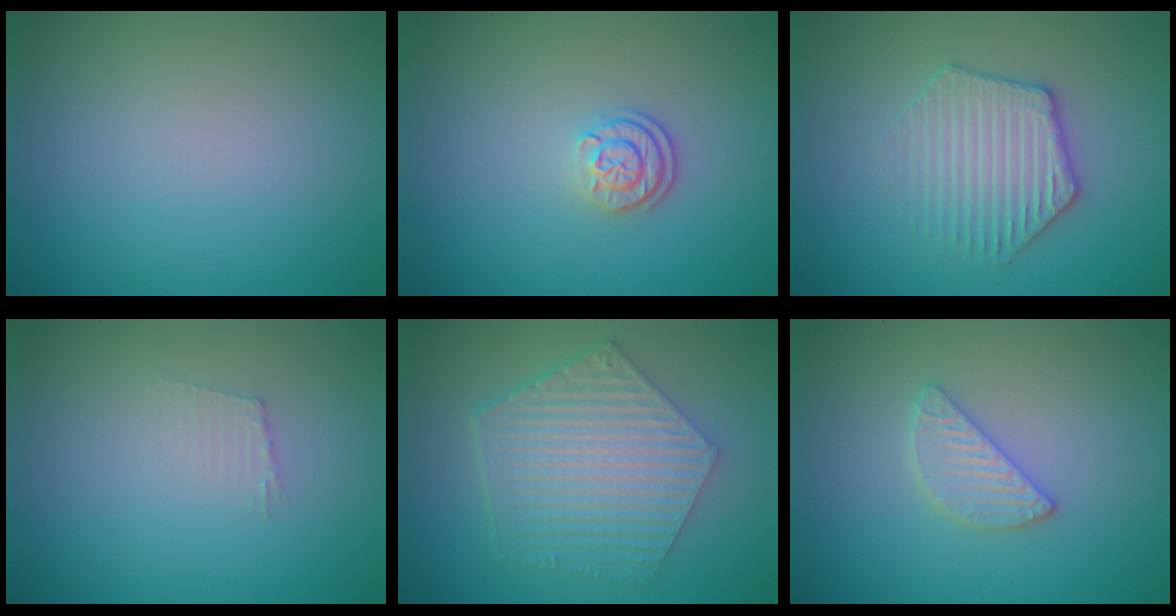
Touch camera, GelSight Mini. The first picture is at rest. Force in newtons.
{"total": 2.4, "press": 1.9, "slide": 1.5}
{"total": 3.8, "press": 3.7, "slide": 1.2}
{"total": 1.1, "press": 1.0, "slide": 0.2}
{"total": 6.3, "press": 4.8, "slide": 4.2}
{"total": 2.4, "press": 2.3, "slide": 0.3}